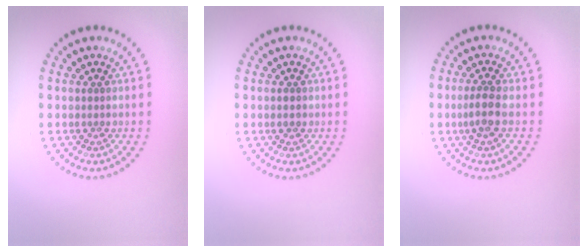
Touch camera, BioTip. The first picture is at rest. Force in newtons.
{"total": 1.0, "press": 1.0, "slide": 0.1}
{"total": 2.0, "press": 1.8, "slide": 0.9}